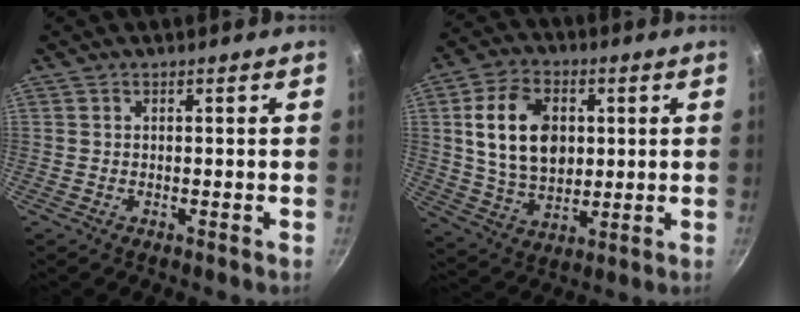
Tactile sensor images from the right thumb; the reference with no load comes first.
{"total": 15.3, "force": [2.8, 10.6, 10.6], "torque": [-0.166, -0.005, 0.053]}